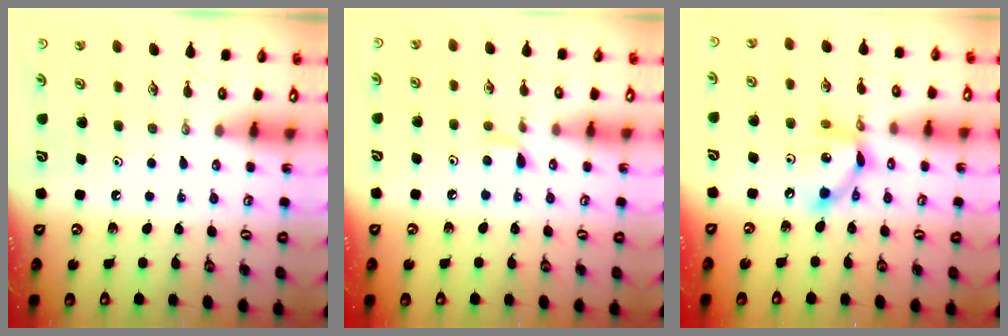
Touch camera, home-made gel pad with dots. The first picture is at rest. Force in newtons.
{"total": 4.8, "press": 4.7, "slide": 0.6}
{"total": 10.3, "press": 10.3, "slide": 0.7}